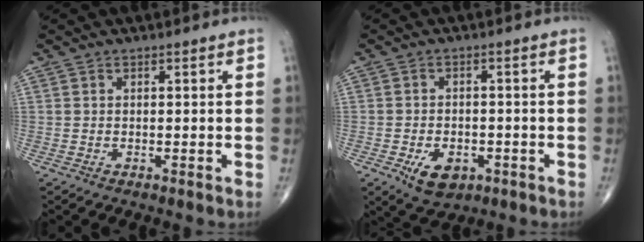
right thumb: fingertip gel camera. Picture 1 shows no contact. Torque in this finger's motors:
{"motor_torque": [0.02, 0.05, 0.32, 0.19, 0.10]}